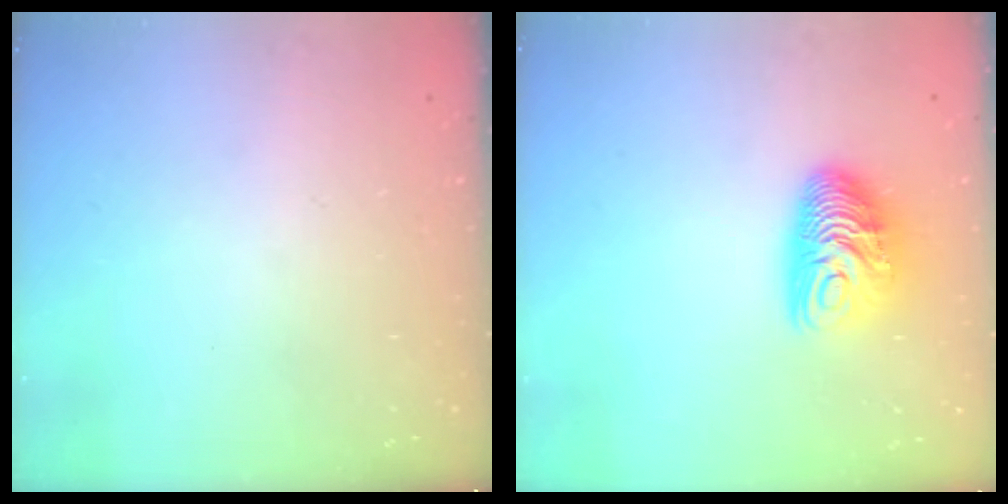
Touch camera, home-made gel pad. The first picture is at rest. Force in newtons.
{"total": 10.4, "press": 10.4, "slide": 0.4}